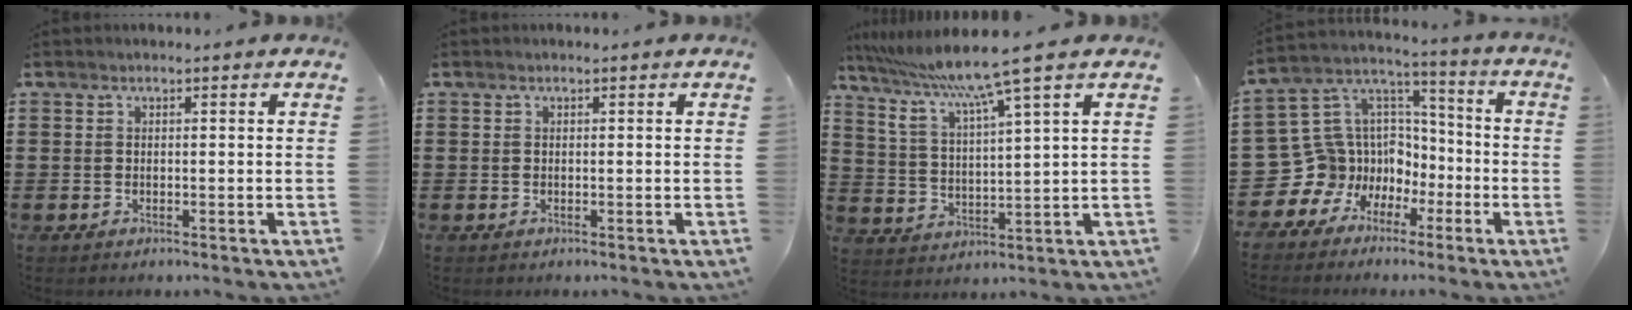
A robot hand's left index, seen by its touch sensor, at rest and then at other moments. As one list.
[{"total": 0.0}, {"total": 9.0, "force": [6.9, -0.9, 5.7], "torque": [-0.134, -0.036, 0.111]}, {"total": 11.5, "force": [-4.2, 10.6, 1.1], "torque": [-0.082, -0.017, -0.054]}]